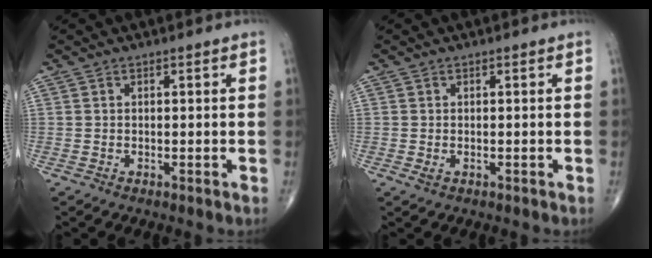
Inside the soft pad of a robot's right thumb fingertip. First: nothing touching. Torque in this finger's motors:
{"motor_torque": [0.60, 0.36, -0.23, 0.01, 0.01]}